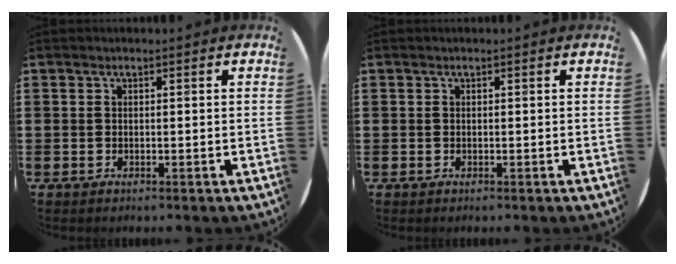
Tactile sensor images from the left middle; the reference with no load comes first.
{"total": 0.0}